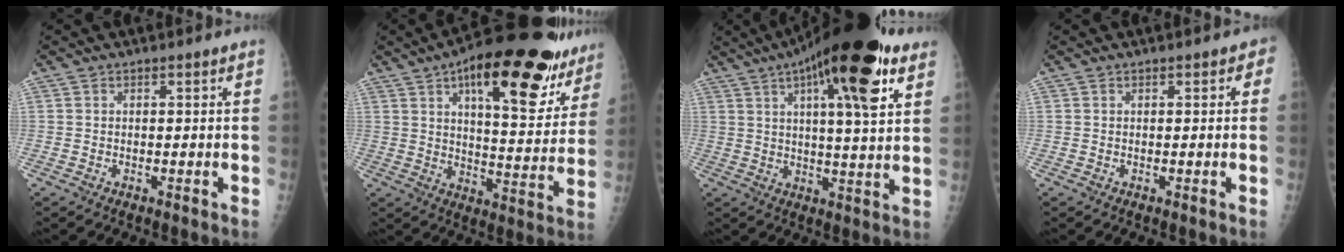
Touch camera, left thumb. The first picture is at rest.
{"total": 26.0, "force": [15.1, 9.7, 18.9], "torque": [-0.230, -0.036, 0.214]}
{"total": 21.0, "force": [10.4, 5.3, 17.5], "torque": [-0.259, -0.013, 0.152]}
{"total": 1.6, "force": [0.5, 0.9, 1.2], "torque": [-0.002, 0.003, 0.003]}